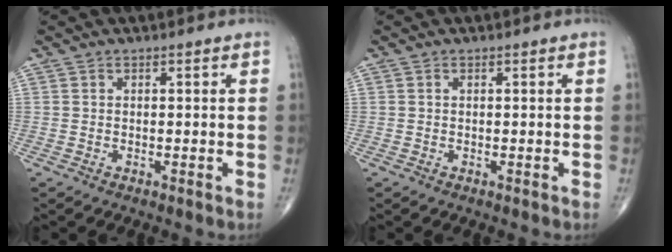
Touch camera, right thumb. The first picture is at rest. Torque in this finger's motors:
{"motor_torque": [-0.20, 0.06, -0.09, -0.05, 0.04]}